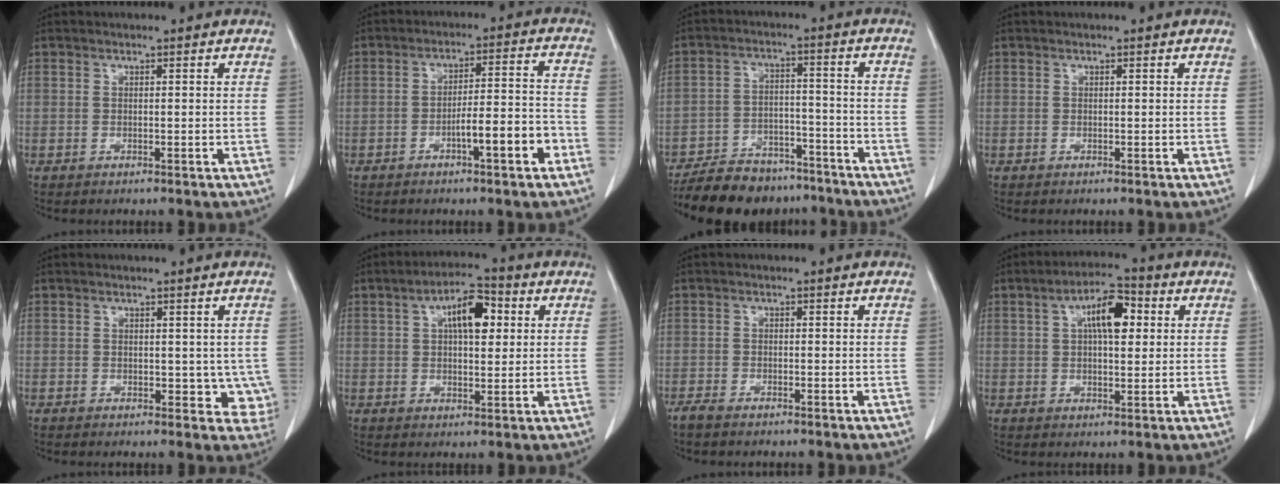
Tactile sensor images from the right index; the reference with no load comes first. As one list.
[{"total": 7.8, "force": [-3.7, 0.9, 6.7], "torque": [-0.103, 0.018, -0.052]}, {"total": 15.8, "force": [-13.8, 6.0, 4.8], "torque": [-0.084, 0.011, -0.203]}, {"total": 0.0}, {"total": 4.0, "force": [0.3, 2.9, 2.8], "torque": [-0.006, -0.002, 0.008]}, {"total": 8.0, "force": [2.4, 3.1, 7.0], "torque": [-0.115, 0.019, 0.036]}, {"total": 2.4, "force": [-1.9, 0.6, 1.3], "torque": [-0.029, -0.005, -0.028]}, {"total": 7.8, "force": [2.2, 2.8, 7.0], "torque": [-0.118, 0.020, 0.033]}]